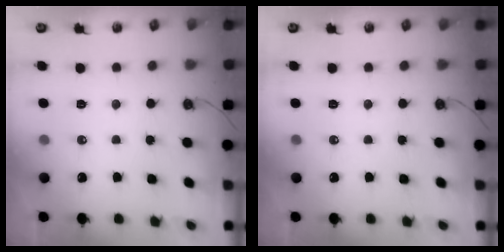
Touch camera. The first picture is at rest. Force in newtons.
{"total": 0.0}